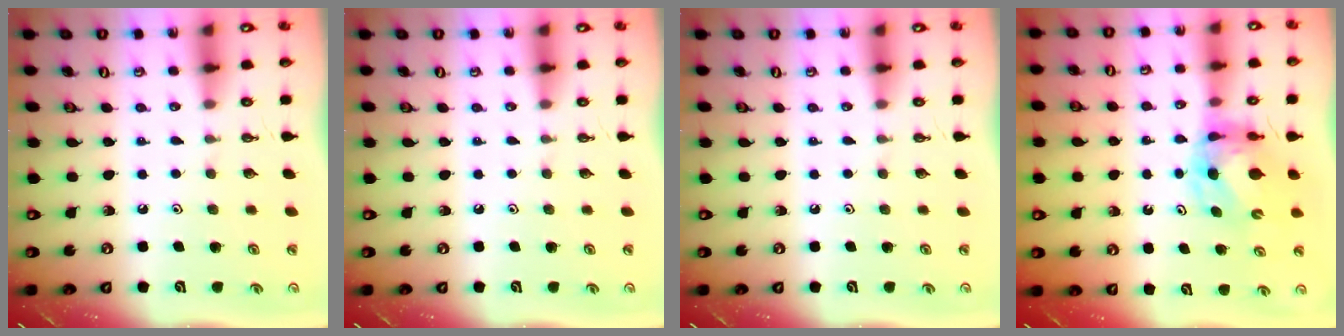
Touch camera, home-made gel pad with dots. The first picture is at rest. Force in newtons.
{"total": 0.0}
{"total": 0.0}
{"total": 7.5, "press": 7.4, "slide": 0.8}